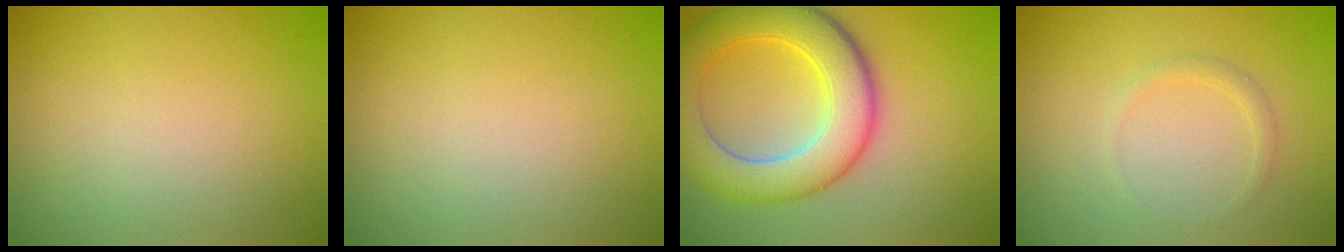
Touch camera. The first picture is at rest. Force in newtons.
{"total": 0.0}
{"total": 8.5, "press": 8.5, "slide": 0.5}
{"total": 0.9, "press": 0.9, "slide": 0.1}